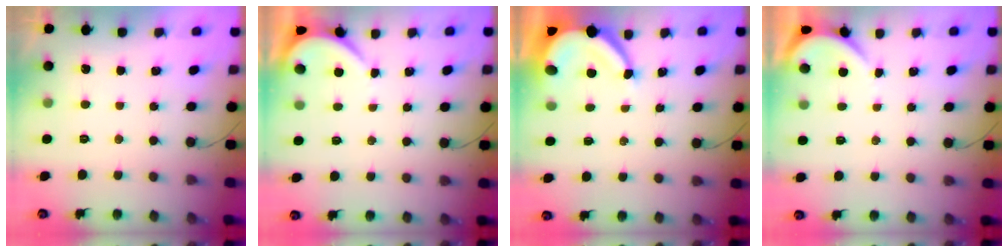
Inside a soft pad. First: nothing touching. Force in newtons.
{"total": 2.2, "press": 2.2, "slide": 0.2}
{"total": 7.4, "press": 7.3, "slide": 1.0}
{"total": 2.1, "press": 2.1, "slide": 0.3}